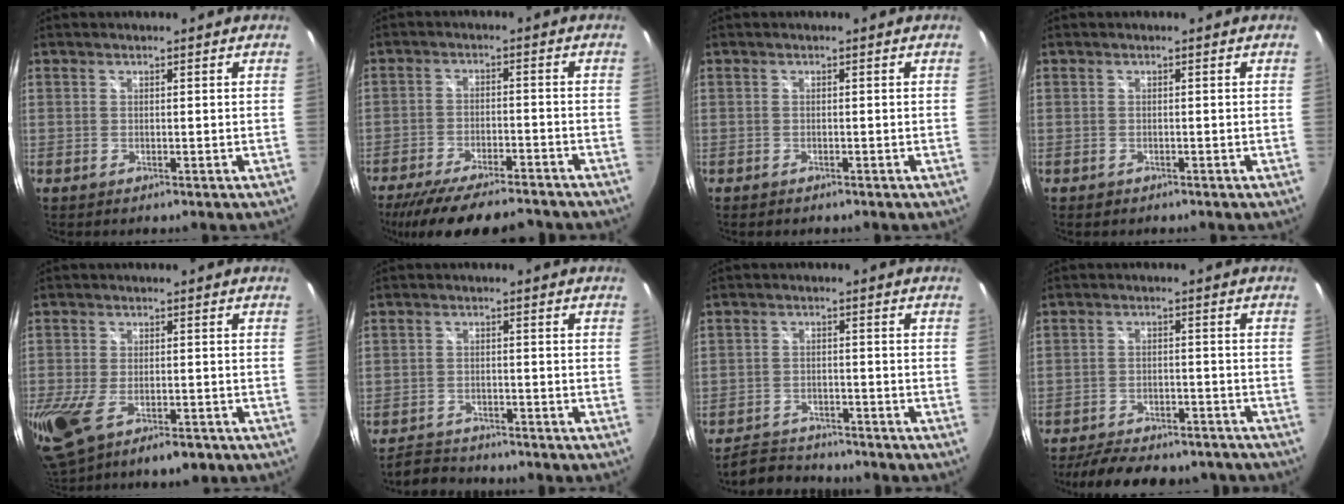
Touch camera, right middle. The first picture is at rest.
{"total": 17.3, "force": [-14.8, 3.8, 8.1], "torque": [-0.162, -0.030, -0.223]}
{"total": 0.7, "force": [-0.6, 0.4, 0.1], "torque": [-0.006, -0.002, -0.010]}
{"total": 0.9, "force": [-0.6, 0.6, 0.1], "torque": [-0.006, -0.002, -0.008]}
{"total": 18.0, "force": [-8.5, 9.7, 12.6], "torque": [-0.300, -0.065, -0.131]}
{"total": 4.5, "force": [-4.3, 1.5, 0.0], "torque": [-0.022, 0.008, -0.077]}
{"total": 6.2, "force": [-5.9, 1.8, 0.6], "torque": [-0.035, 0.010, -0.099]}
{"total": 16.3, "force": [-13.6, 5.7, 7.0], "torque": [-0.149, -0.012, -0.178]}